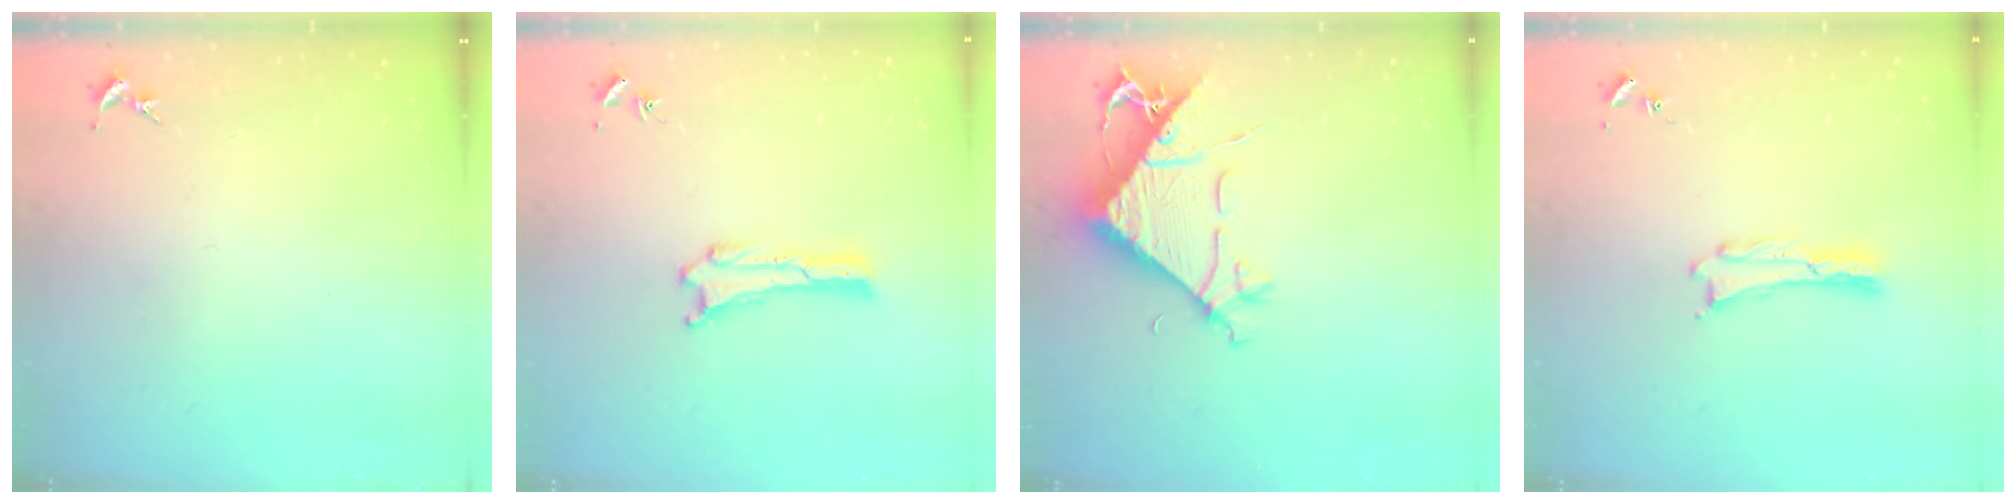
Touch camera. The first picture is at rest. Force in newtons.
{"total": 0.0}
{"total": 8.2, "press": 8.1, "slide": 1.2}
{"total": 0.0}